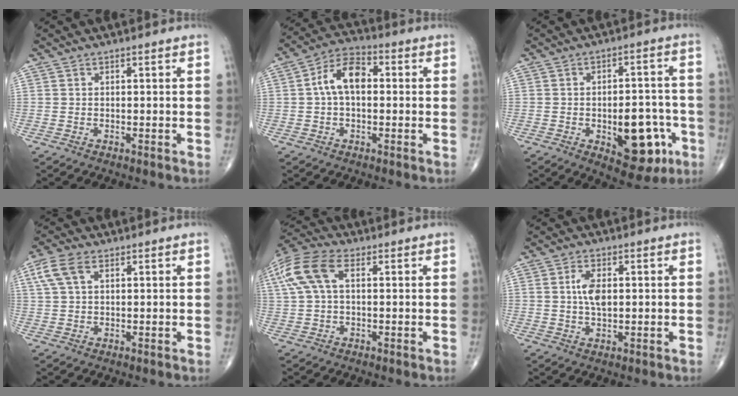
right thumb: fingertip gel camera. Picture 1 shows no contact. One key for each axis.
{"total": 8.9, "fx": 0.7, "fy": 5.3, "fz": 7.1, "tx": -0.123, "ty": 0.028, "tz": 0.002}
{"total": 13.5, "fx": -4.4, "fy": 6.8, "fz": 10.8, "tx": -0.108, "ty": 0.026, "tz": -0.049}
{"total": 5.8, "fx": 2.4, "fy": 3.2, "fz": 4.2, "tx": -0.100, "ty": 0.014, "tz": 0.049}
{"total": 11.0, "fx": 2.9, "fy": 6.0, "fz": 8.8, "tx": -0.207, "ty": 0.036, "tz": 0.055}
{"total": 5.1, "fx": 0.8, "fy": 2.6, "fz": 4.3, "tx": -0.082, "ty": 0.000, "tz": 0.014}